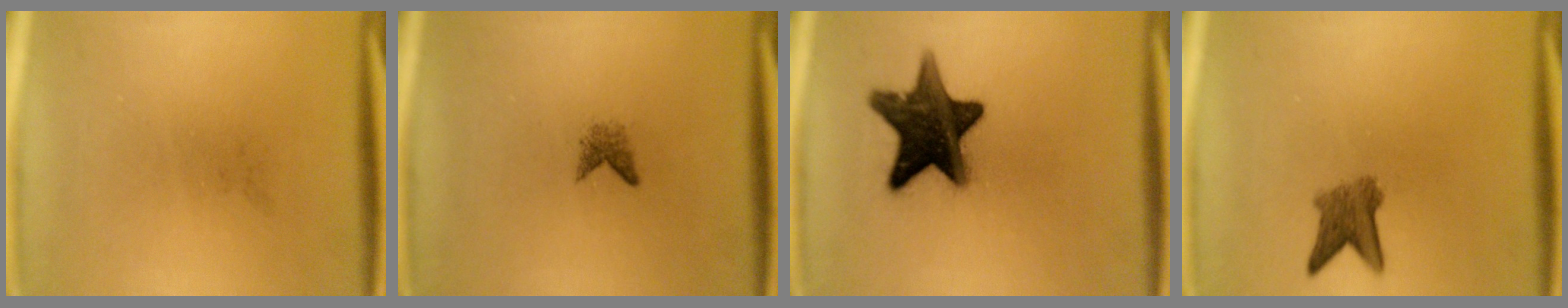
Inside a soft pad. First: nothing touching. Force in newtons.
{"total": 1.3}
{"total": 15.2}
{"total": 3.9}